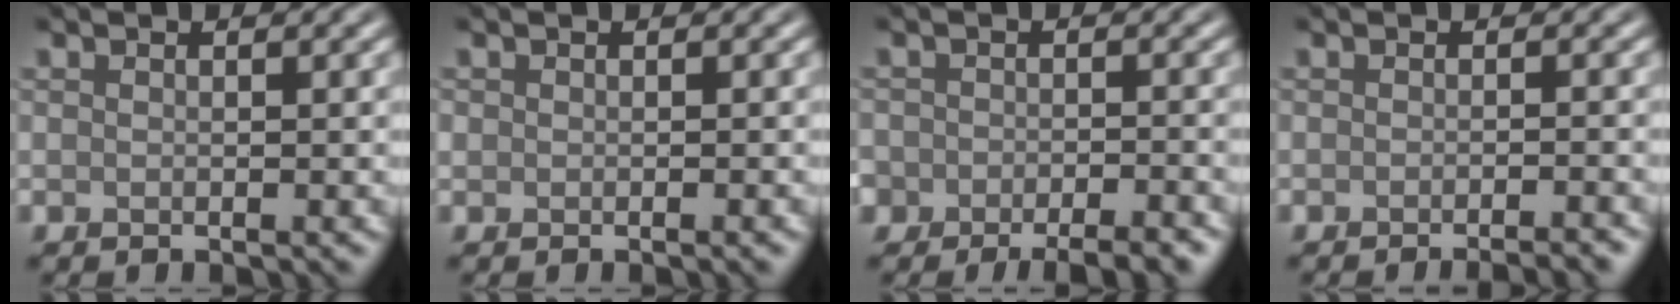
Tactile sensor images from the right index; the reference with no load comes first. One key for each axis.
{"total": 0.6, "fx": -0.3, "fy": 0.3, "fz": 0.4, "tx": -0.005, "ty": -0.003, "tz": -0.002}
{"total": 7.1, "fx": -5.3, "fy": 3.8, "fz": 2.8, "tx": 0.001, "ty": -0.006, "tz": -0.065}
{"total": 2.9, "fx": -2.2, "fy": 0.5, "fz": 1.7, "tx": -0.011, "ty": 0.006, "tz": -0.032}